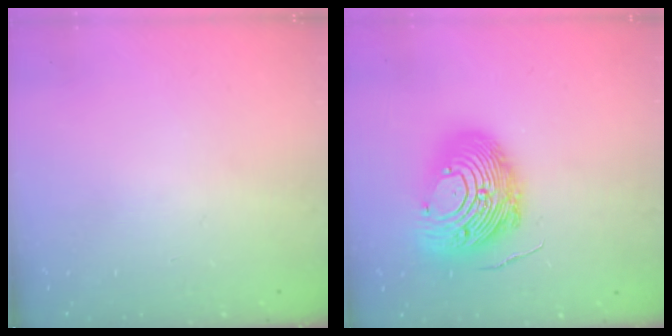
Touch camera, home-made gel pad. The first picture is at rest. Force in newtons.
{"total": 17.6, "press": 17.5, "slide": 2.2}